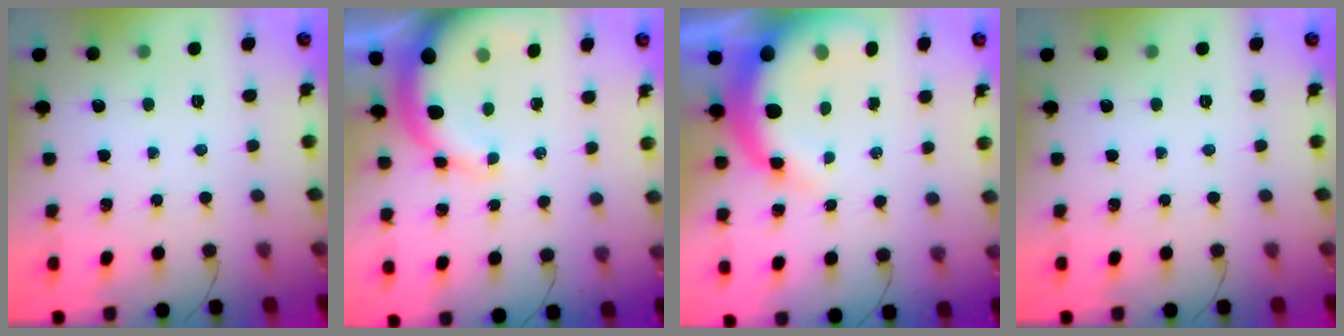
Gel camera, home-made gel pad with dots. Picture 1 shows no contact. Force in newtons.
{"total": 11.9, "press": 11.7, "slide": 2.3}
{"total": 12.7, "press": 12.5, "slide": 2.6}
{"total": 0.0}